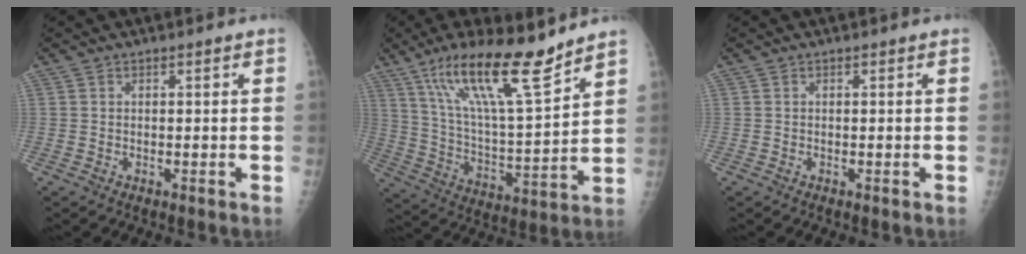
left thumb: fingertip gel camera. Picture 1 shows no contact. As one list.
[{"total": 19.0, "force": [13.2, 3.1, 13.2], "torque": [-0.214, -0.068, 0.239]}, {"total": 0.0}]